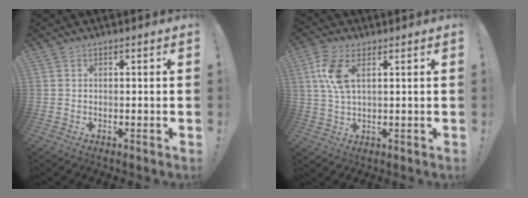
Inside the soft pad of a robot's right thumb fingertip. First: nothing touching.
{"total": 8.1, "force": [2.8, 3.2, 6.8], "torque": [-0.144, -0.003, 0.052]}